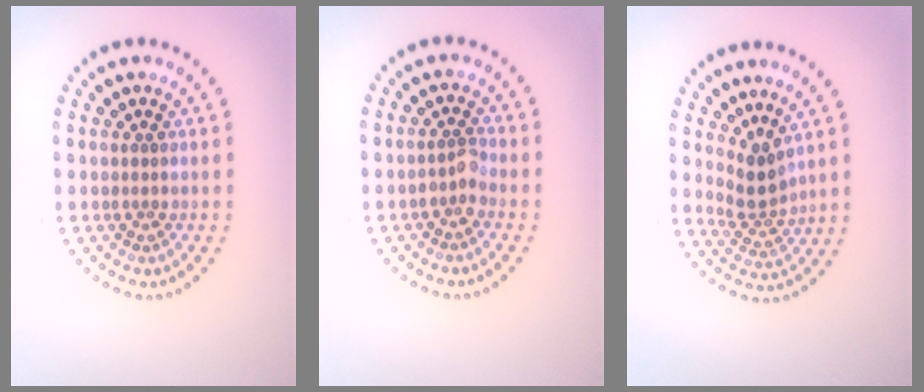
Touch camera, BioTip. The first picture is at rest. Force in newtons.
{"total": 1.5, "press": 1.3, "slide": 0.7}
{"total": 2.6, "press": 1.8, "slide": 1.8}